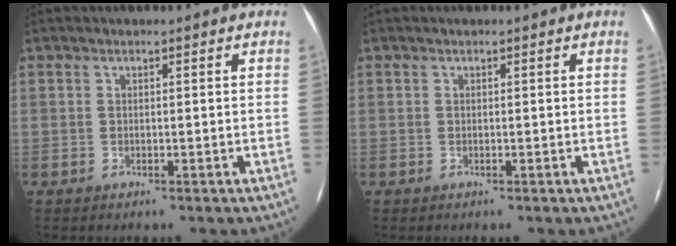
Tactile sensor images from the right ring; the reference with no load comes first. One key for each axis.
{"total": 0.0}